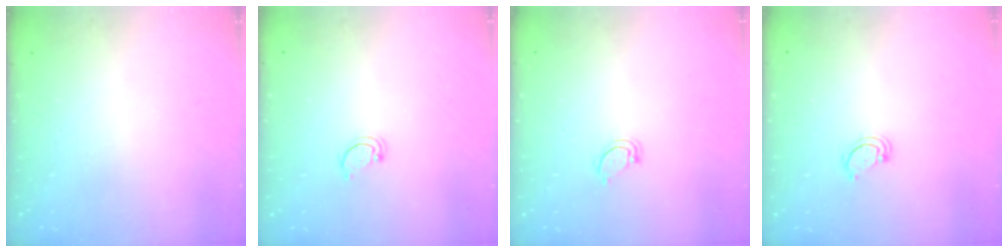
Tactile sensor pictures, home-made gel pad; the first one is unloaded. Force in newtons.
{"total": 1.9, "press": 1.9, "slide": 0.2}
{"total": 3.2, "press": 3.2, "slide": 0.2}
{"total": 2.6, "press": 2.6, "slide": 0.3}